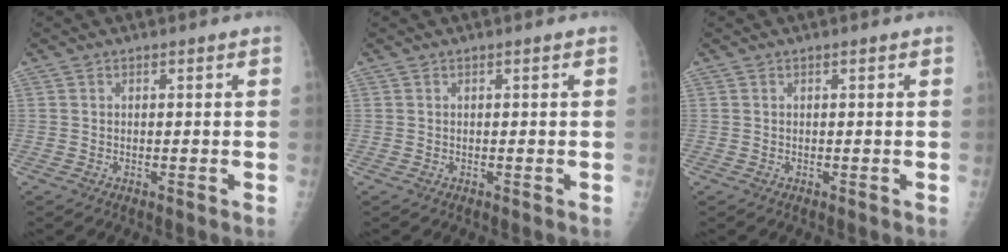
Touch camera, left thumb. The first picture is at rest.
{"total": 0.0}
{"total": 0.0}